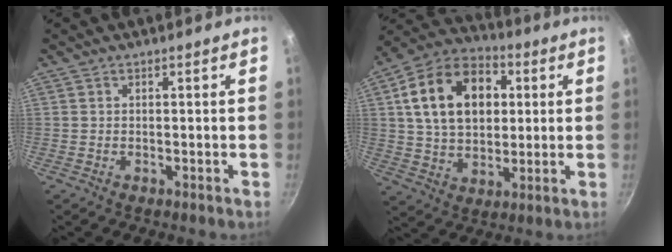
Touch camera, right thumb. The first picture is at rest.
{"total": 18.9, "force": [4.1, 13.2, 12.9], "torque": [-0.193, 0.014, 0.060]}